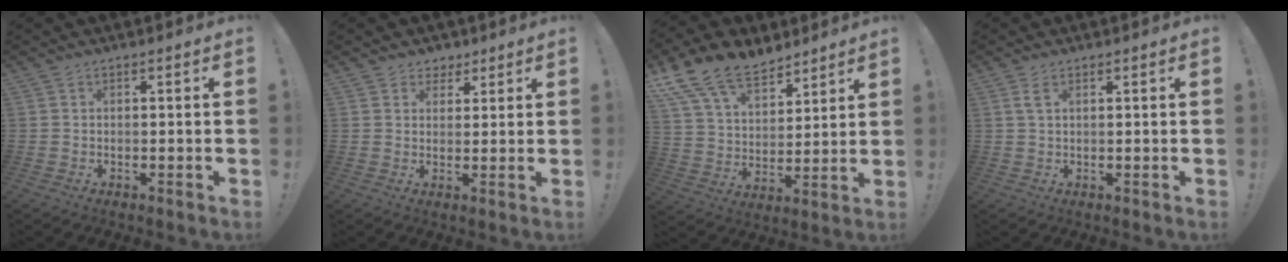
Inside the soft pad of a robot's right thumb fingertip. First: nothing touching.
{"total": 4.3, "force": [2.8, 3.2, 0.0], "torque": [0.013, -0.020, 0.052]}
{"total": 15.8, "force": [11.7, 8.3, 6.6], "torque": [-0.125, -0.078, 0.220]}
{"total": 2.5, "force": [1.2, 1.0, 1.9], "torque": [-0.032, -0.001, 0.021]}